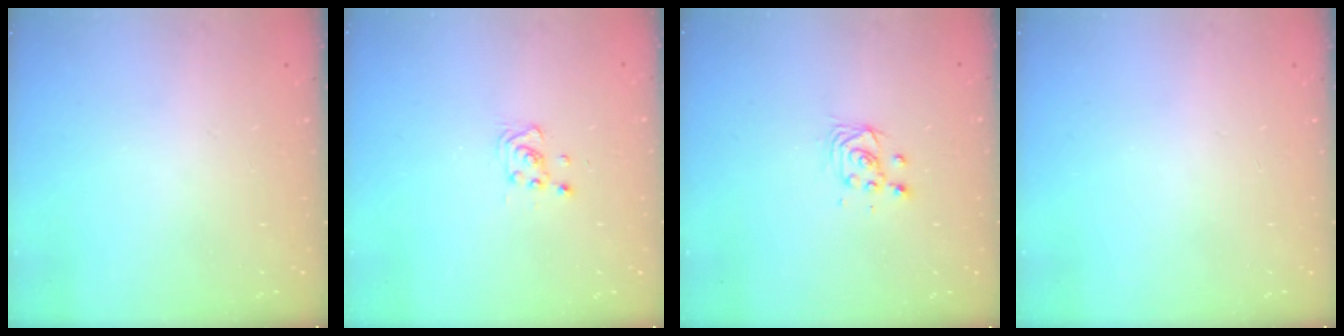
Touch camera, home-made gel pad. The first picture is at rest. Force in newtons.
{"total": 4.4, "press": 4.2, "slide": 1.1}
{"total": 3.1, "press": 3.1, "slide": 0.3}
{"total": 0.0}